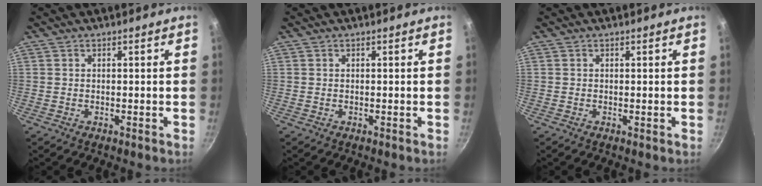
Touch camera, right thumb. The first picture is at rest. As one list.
[{"total": 0.0}, {"total": 0.0}]